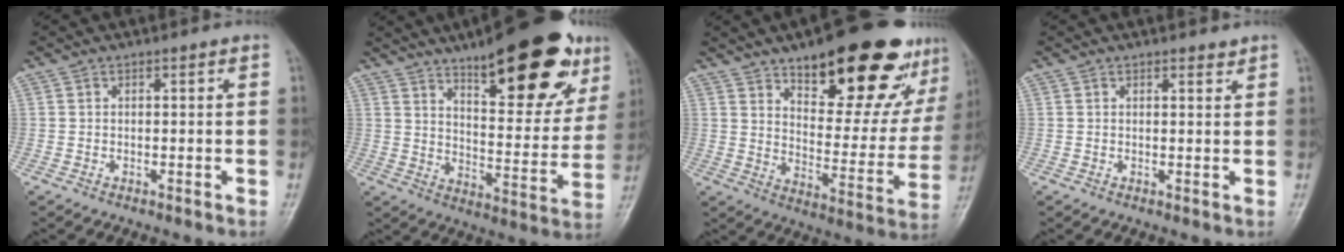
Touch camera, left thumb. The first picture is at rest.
{"total": 24.5, "force": [14.5, 8.4, 17.9], "torque": [-0.205, -0.053, 0.213]}
{"total": 26.1, "force": [16.3, 9.8, 17.9], "torque": [-0.198, -0.066, 0.236]}
{"total": 1.3, "force": [1.1, 0.4, 0.4], "torque": [-0.001, -0.009, 0.015]}